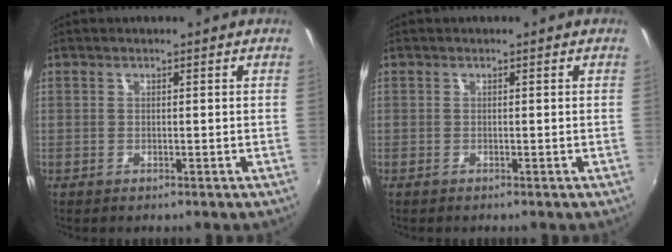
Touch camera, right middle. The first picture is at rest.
{"total": 0.0}